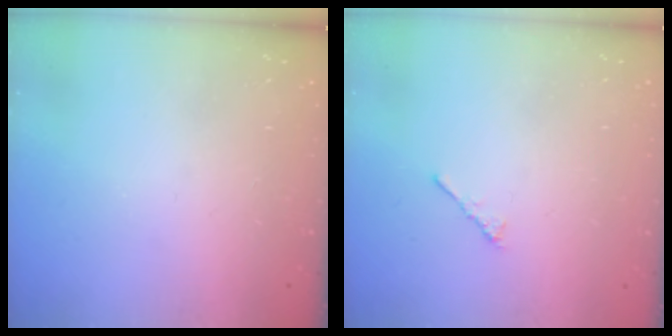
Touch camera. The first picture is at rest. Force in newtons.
{"total": 2.3, "press": 2.2, "slide": 0.6}